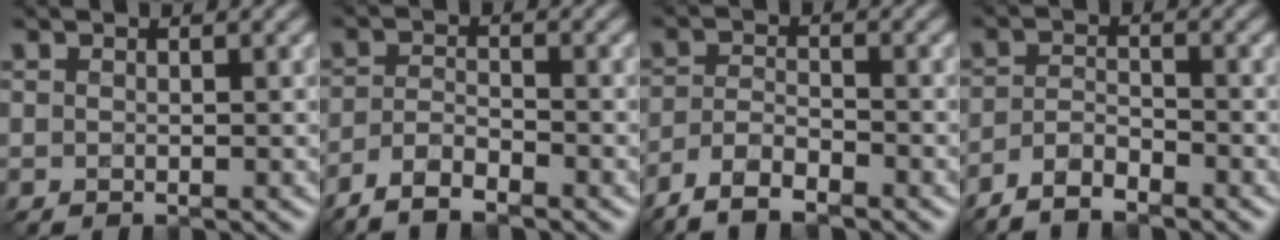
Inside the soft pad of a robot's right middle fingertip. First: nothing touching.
{"total": 3.8, "force": [-3.1, 1.1, 2.0], "torque": [-0.041, -0.003, -0.067]}
{"total": 4.6, "force": [-3.6, 1.5, 2.4], "torque": [-0.046, -0.004, -0.076]}
{"total": 3.4, "force": [-2.9, 0.9, 1.6], "torque": [-0.035, -0.002, -0.064]}